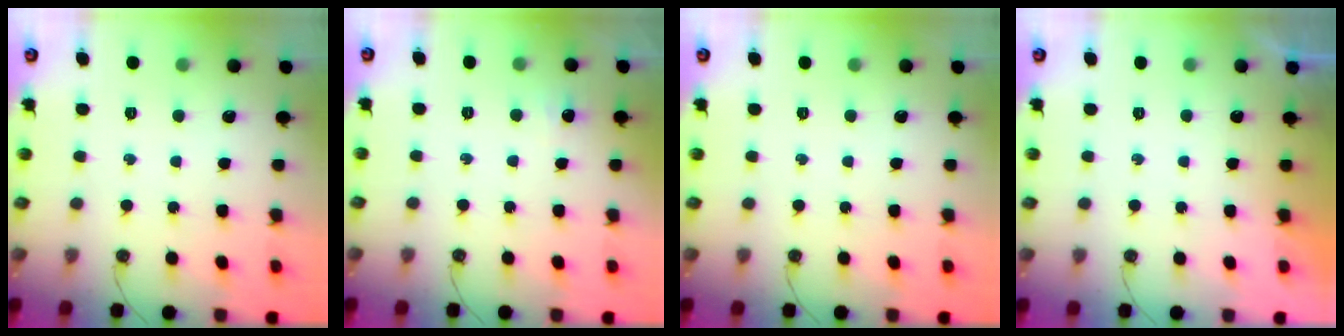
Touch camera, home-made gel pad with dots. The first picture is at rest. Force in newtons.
{"total": 3.6, "press": 3.5, "slide": 0.8}
{"total": 0.0}
{"total": 0.0}